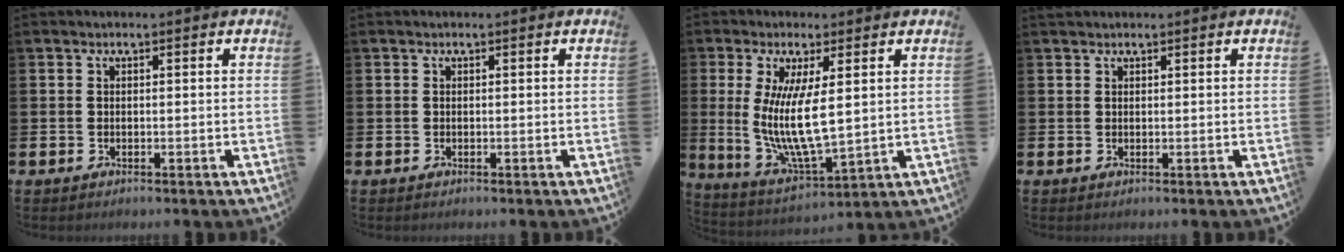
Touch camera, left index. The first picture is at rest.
{"total": 0.0}
{"total": 9.6, "force": [2.0, 2.8, 8.9], "torque": [-0.173, -0.028, 0.031]}
{"total": 0.9, "force": [0.8, 0.3, 0.1], "torque": [0.007, 0.001, 0.013]}